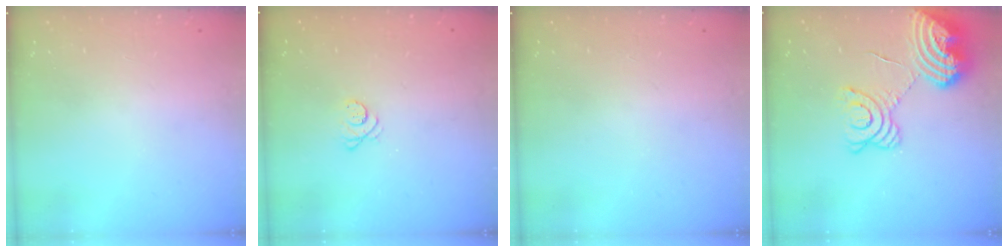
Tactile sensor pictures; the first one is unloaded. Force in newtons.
{"total": 3.3, "press": 3.3, "slide": 0.4}
{"total": 0.0}
{"total": 16.7, "press": 16.6, "slide": 1.2}